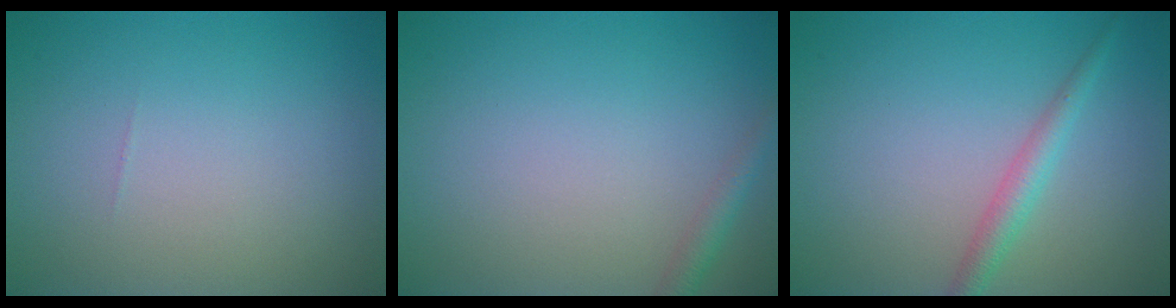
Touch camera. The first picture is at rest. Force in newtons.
{"total": 1.5, "press": 1.5, "slide": 0.1}
{"total": 2.1, "press": 2.1, "slide": 0.1}